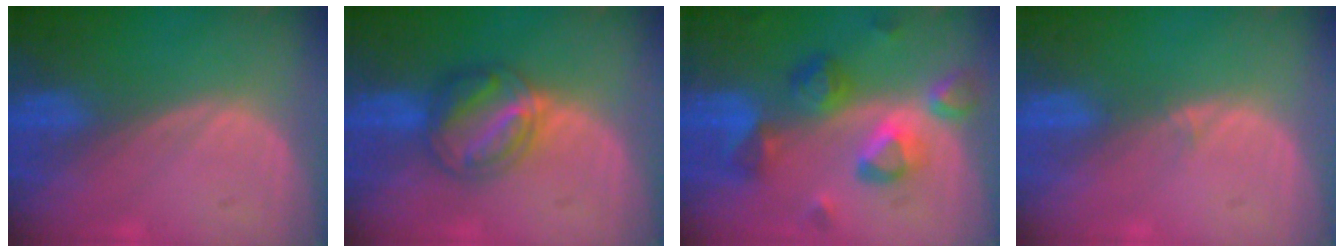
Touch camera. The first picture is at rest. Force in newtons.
{"total": 6.0, "press": 6.0, "slide": 0.3}
{"total": 9.3, "press": 8.2, "slide": 4.3}
{"total": 0.9, "press": 0.5, "slide": 0.7}